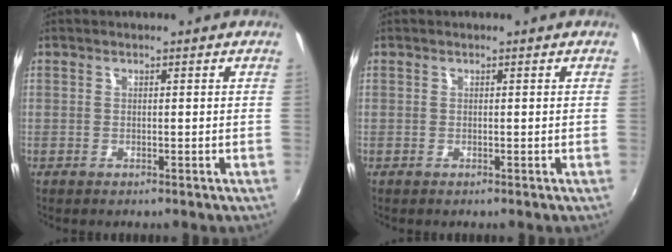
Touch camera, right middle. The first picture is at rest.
{"total": 0.0}